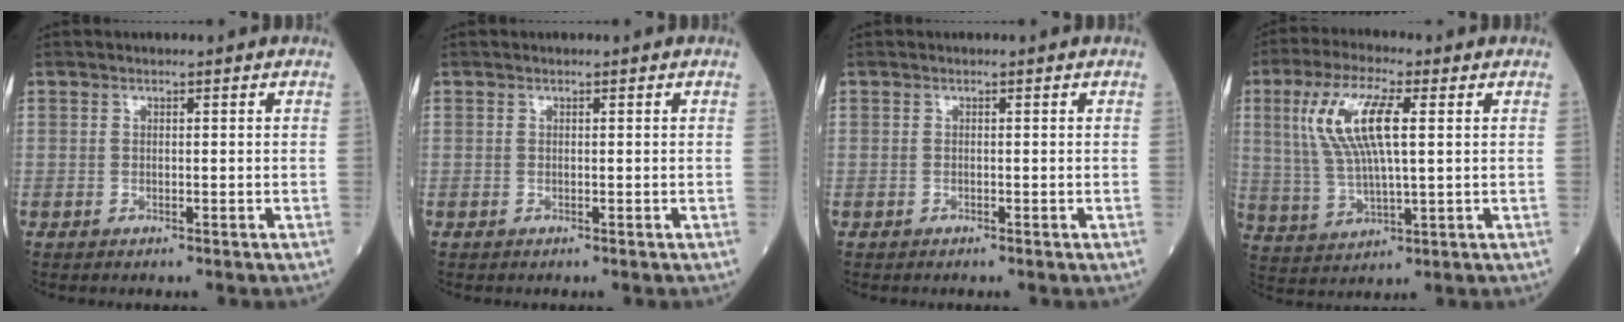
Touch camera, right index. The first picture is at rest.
{"total": 0.0}
{"total": 0.0}
{"total": 11.5, "force": [3.1, 2.6, 10.8], "torque": [-0.235, 0.013, 0.063]}